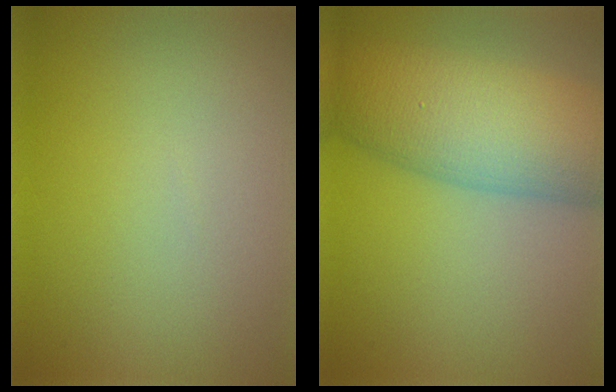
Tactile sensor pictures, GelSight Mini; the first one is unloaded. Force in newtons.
{"total": 11.0, "press": 11.0, "slide": 0.3}